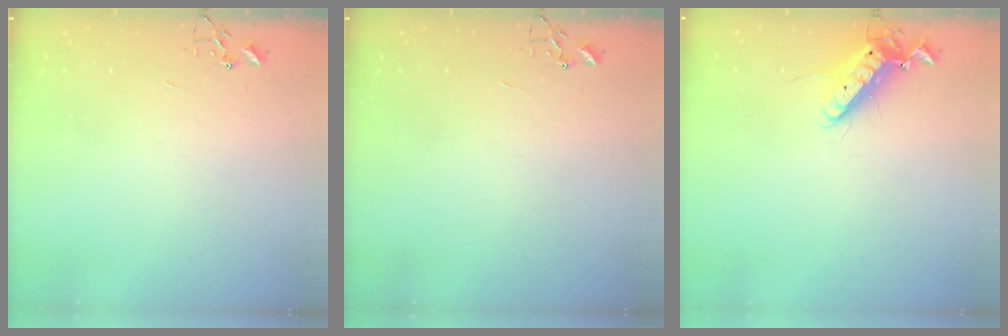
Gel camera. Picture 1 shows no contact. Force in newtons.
{"total": 0.0}
{"total": 11.9, "press": 11.7, "slide": 2.2}